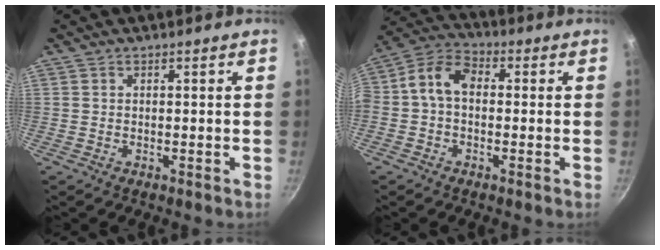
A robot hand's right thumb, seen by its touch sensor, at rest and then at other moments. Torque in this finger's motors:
{"motor_torque": [1.38, 1.51, 0.90, -0.74, 0.53]}